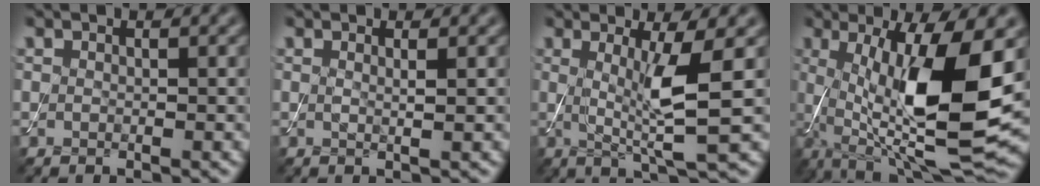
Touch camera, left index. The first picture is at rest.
{"total": 1.1, "force": [0.3, 0.4, 1.0], "torque": [-0.009, -0.001, 0.000]}
{"total": 5.2, "force": [0.5, 0.6, 5.1], "torque": [-0.094, -0.009, 0.012]}
{"total": 13.5, "force": [0.4, 3.7, 12.9], "torque": [-0.213, -0.014, 0.011]}